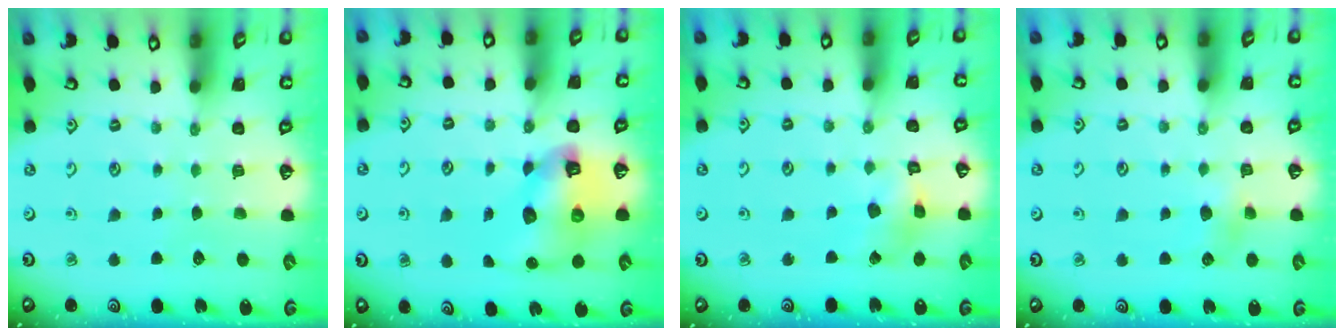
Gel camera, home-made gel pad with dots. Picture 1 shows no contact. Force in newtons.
{"total": 11.5, "press": 11.3, "slide": 1.6}
{"total": 6.7, "press": 6.7, "slide": 0.4}
{"total": 3.8, "press": 3.7, "slide": 0.8}